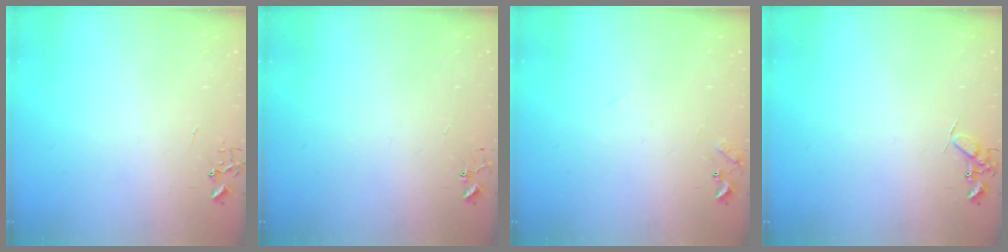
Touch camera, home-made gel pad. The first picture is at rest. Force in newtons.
{"total": 3.1, "press": 3.1, "slide": 0.3}
{"total": 7.8, "press": 7.8, "slide": 0.5}
{"total": 7.2, "press": 7.2, "slide": 0.9}